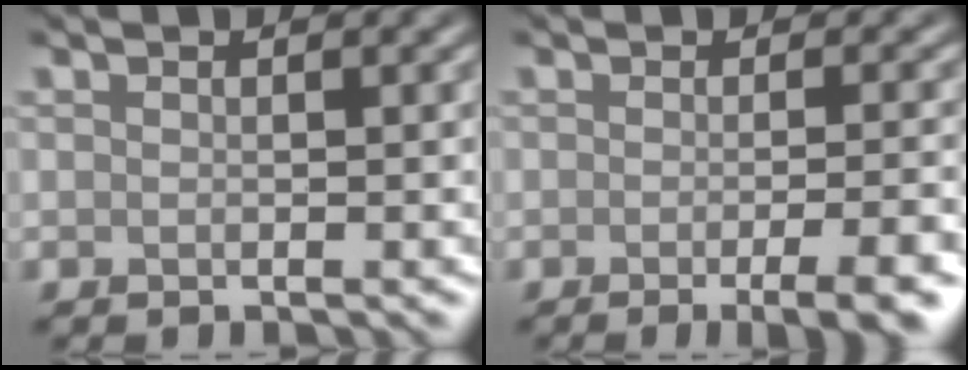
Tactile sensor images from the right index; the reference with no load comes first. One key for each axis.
{"total": 5.4, "fx": -2.4, "fy": 1.3, "fz": 4.6, "tx": -0.050, "ty": -0.005, "tz": -0.028}